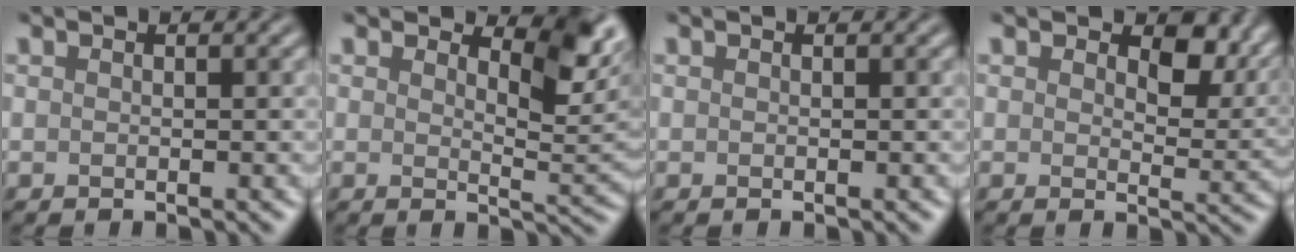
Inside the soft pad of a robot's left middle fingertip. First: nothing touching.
{"total": 4.3, "force": [2.7, 1.6, 2.9], "torque": [-0.043, -0.004, 0.031]}
{"total": 0.0}
{"total": 5.5, "force": [2.2, 3.1, 3.9], "torque": [-0.056, -0.007, 0.025]}